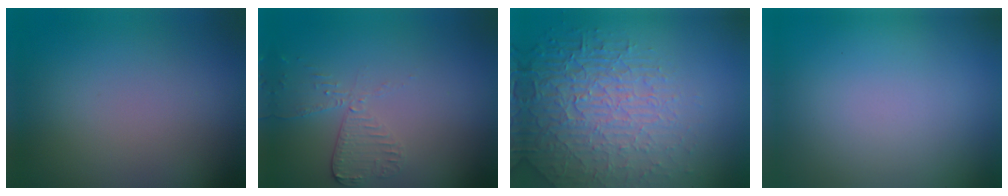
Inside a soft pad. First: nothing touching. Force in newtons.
{"total": 2.7, "press": 2.4, "slide": 1.2}
{"total": 5.9, "press": 5.0, "slide": 3.0}
{"total": 0.0}